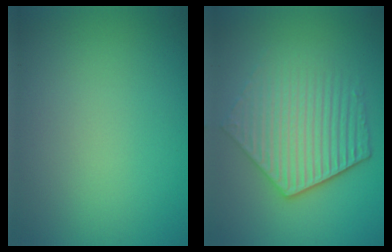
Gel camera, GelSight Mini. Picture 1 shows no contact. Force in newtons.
{"total": 5.7, "press": 4.2, "slide": 3.8}